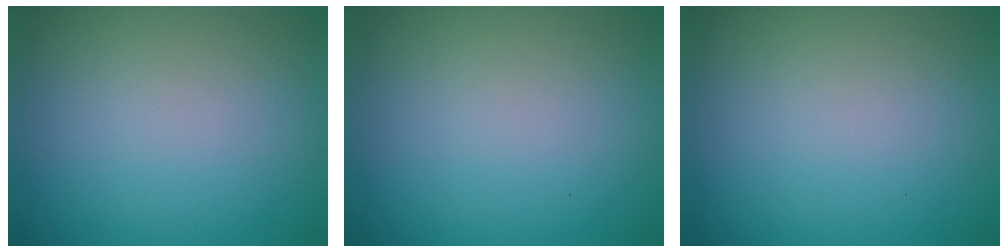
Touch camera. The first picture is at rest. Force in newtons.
{"total": 0.0}
{"total": 0.0}